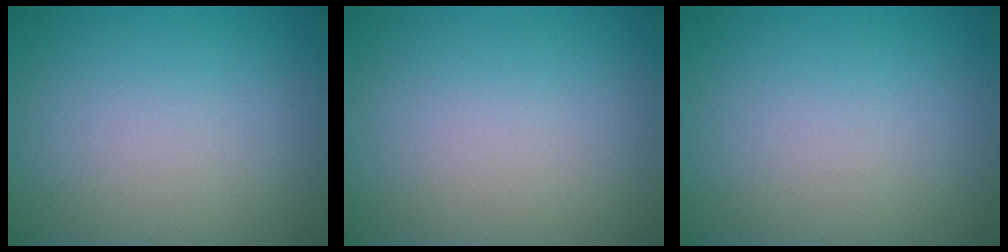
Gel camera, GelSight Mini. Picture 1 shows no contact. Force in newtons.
{"total": 0.0}
{"total": 0.0}